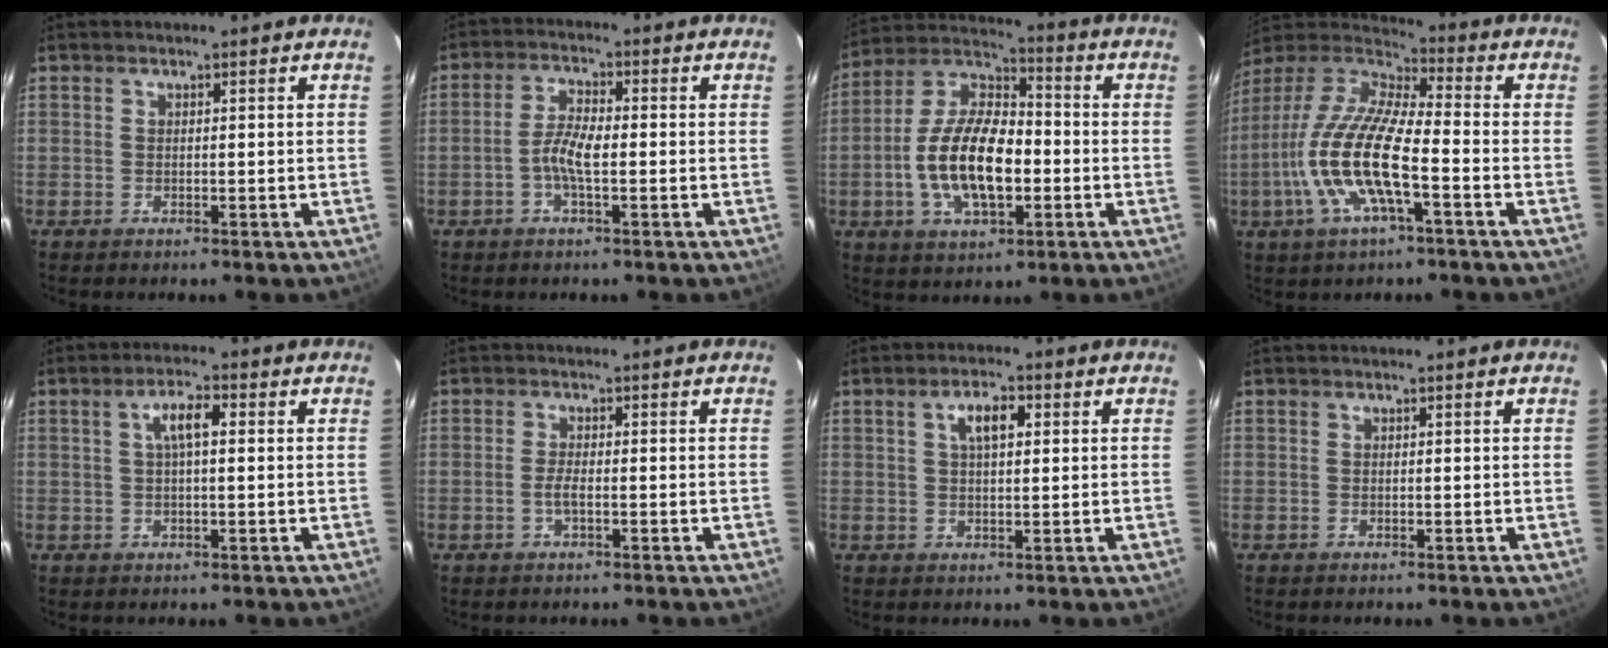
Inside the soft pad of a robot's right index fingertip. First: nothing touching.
{"total": 4.8, "force": [-1.2, 1.2, 4.5], "torque": [-0.096, 0.008, -0.026]}
{"total": 16.5, "force": [-3.1, 7.8, 14.2], "torque": [-0.276, 0.010, -0.056]}
{"total": 17.3, "force": [-5.3, 4.5, 15.9], "torque": [-0.323, -0.010, -0.109]}
{"total": 4.7, "force": [1.1, 1.3, 4.4], "torque": [-0.081, 0.012, 0.023]}
{"total": 1.9, "force": [-0.7, 0.3, 1.7], "torque": [-0.037, 0.000, -0.013]}
{"total": 4.8, "force": [1.6, 1.9, 4.1], "torque": [-0.071, 0.012, 0.030]}
{"total": 0.0}